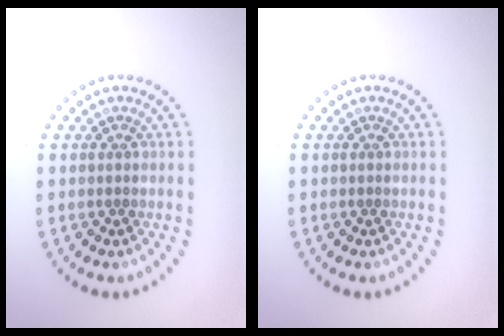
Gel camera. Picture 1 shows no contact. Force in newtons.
{"total": 0.0}